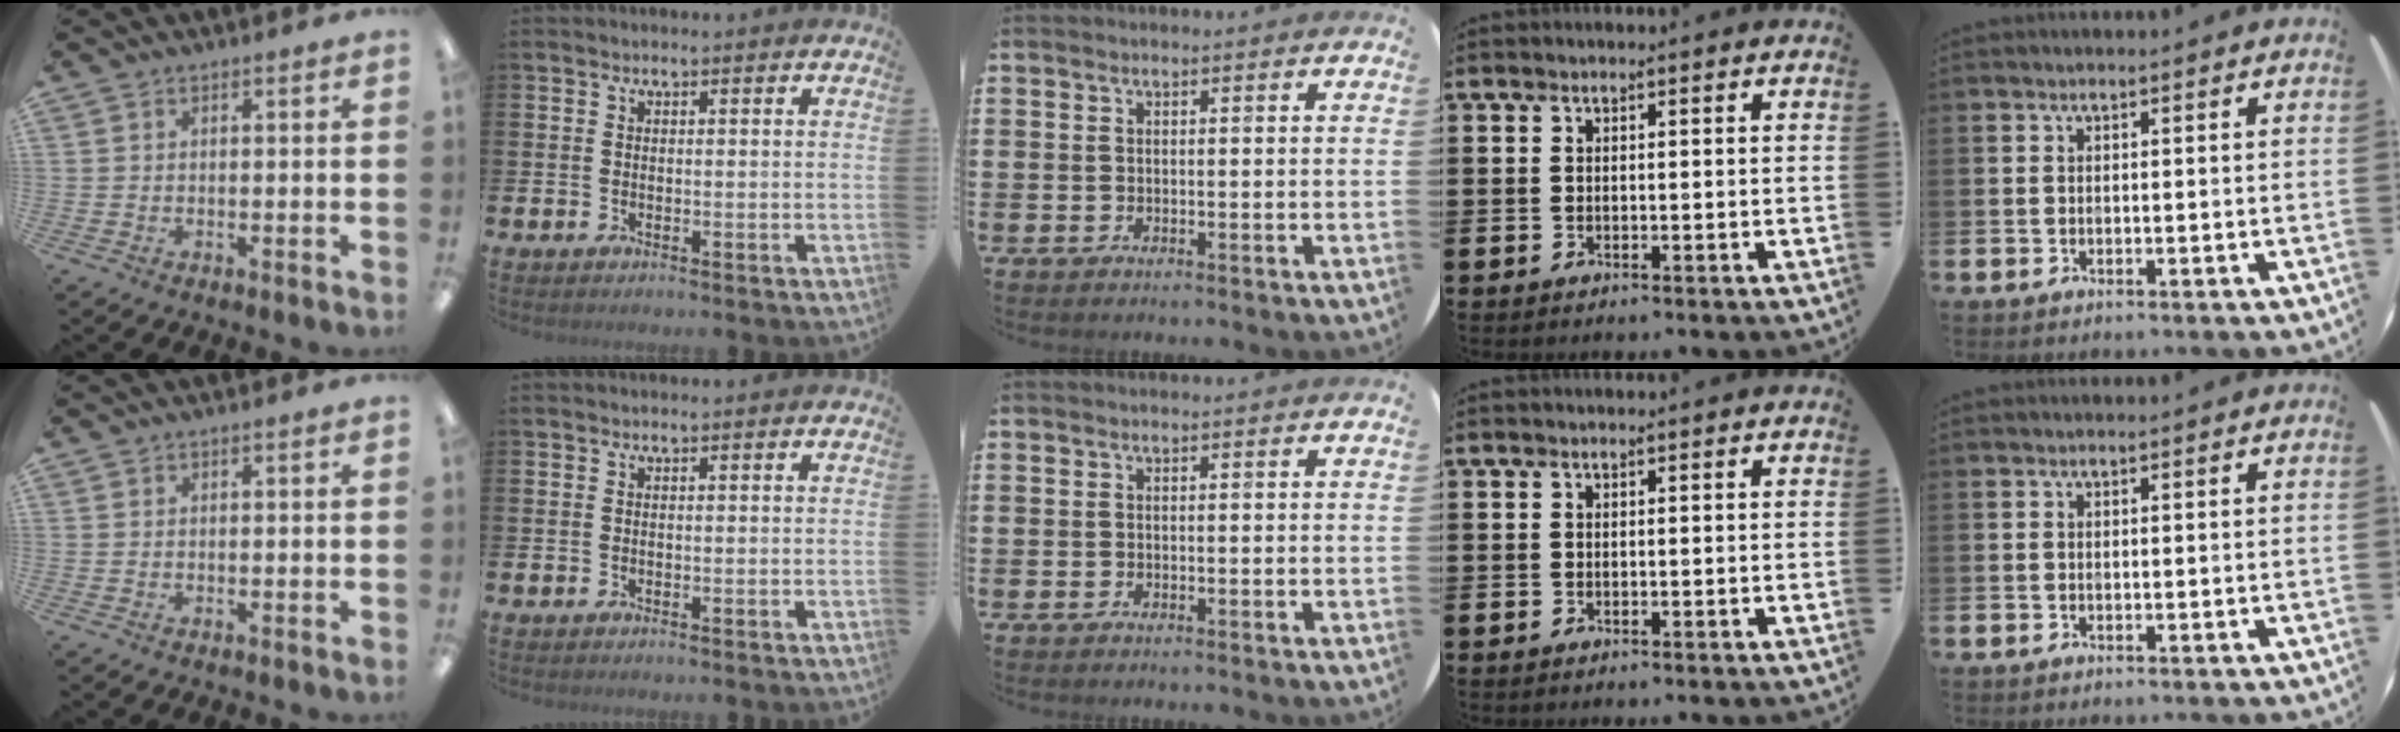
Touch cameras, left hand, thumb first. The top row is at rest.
{}